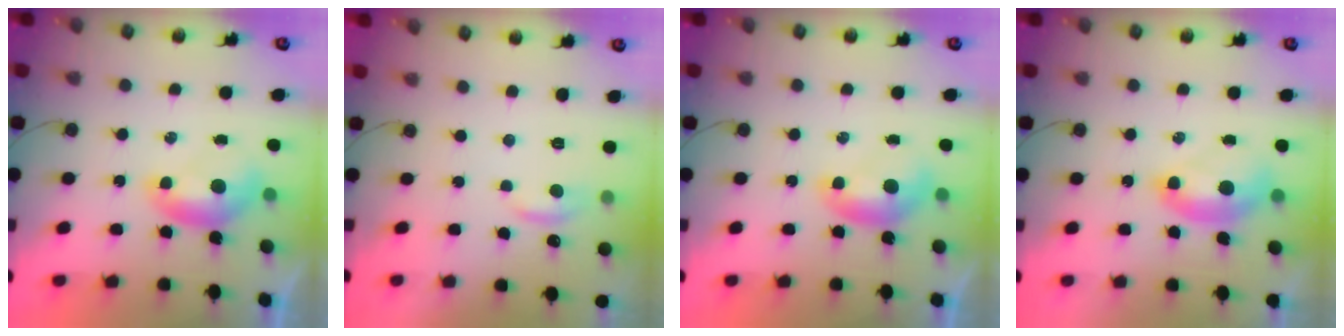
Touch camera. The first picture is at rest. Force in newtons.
{"total": 0.6, "press": 0.2, "slide": 0.6}
{"total": 0.0}
{"total": 2.5, "press": 2.5, "slide": 0.6}